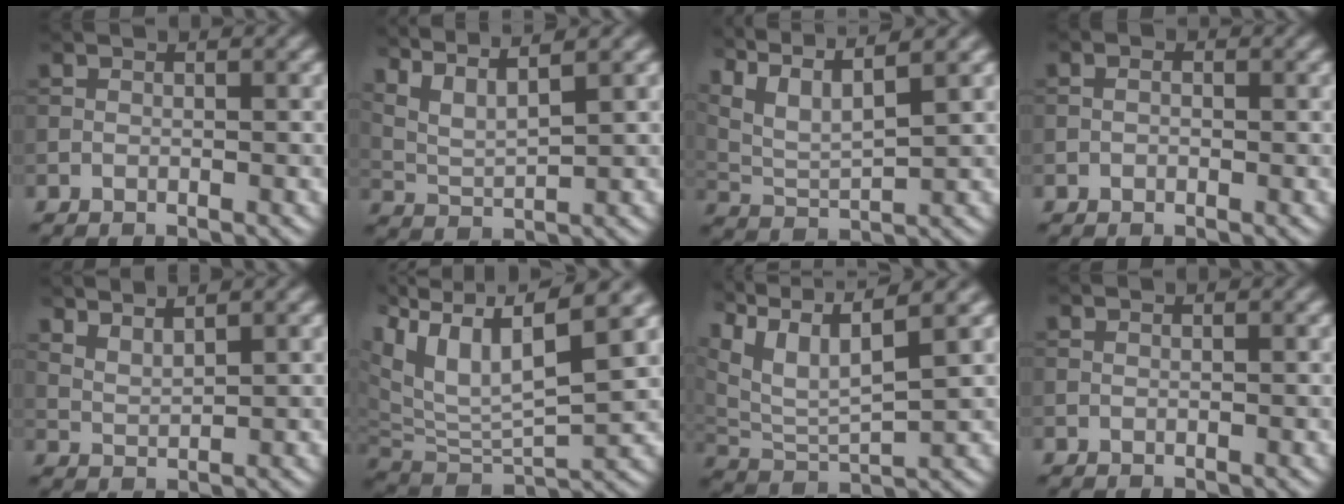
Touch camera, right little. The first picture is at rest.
{"total": 5.7, "force": [4.5, 1.2, 3.3], "torque": [-0.072, 0.016, 0.070]}
{"total": 7.3, "force": [5.3, 1.8, 4.6], "torque": [-0.102, 0.020, 0.086]}
{"total": 1.3, "force": [0.2, 1.0, 0.8], "torque": [-0.009, -0.005, -0.009]}
{"total": 2.9, "force": [2.5, 0.5, 1.3], "torque": [-0.022, 0.001, 0.049]}
{"total": 10.7, "force": [5.2, 4.0, 8.5], "torque": [-0.181, 0.017, 0.097]}
{"total": 8.7, "force": [5.7, 2.5, 6.1], "torque": [-0.141, 0.016, 0.102]}
{"total": 0.0}